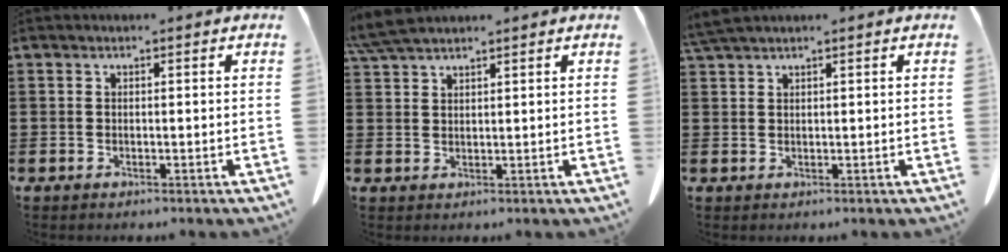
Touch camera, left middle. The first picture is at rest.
{"total": 4.5, "force": [3.9, 0.6, 2.3], "torque": [-0.055, -0.004, 0.075]}
{"total": 2.1, "force": [1.8, -0.1, 1.1], "torque": [-0.025, -0.002, 0.036]}